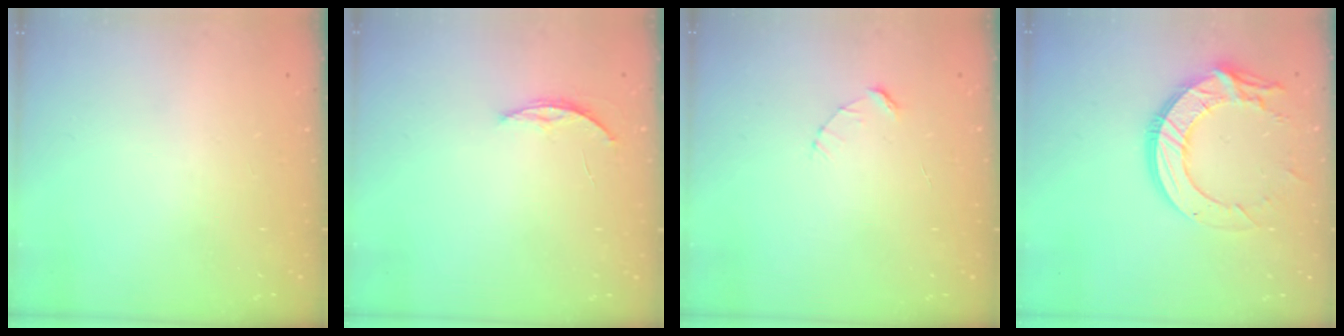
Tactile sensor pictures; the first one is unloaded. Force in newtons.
{"total": 3.7, "press": 3.7, "slide": 0.5}
{"total": 2.7, "press": 2.7, "slide": 0.3}
{"total": 14.7, "press": 14.6, "slide": 1.4}